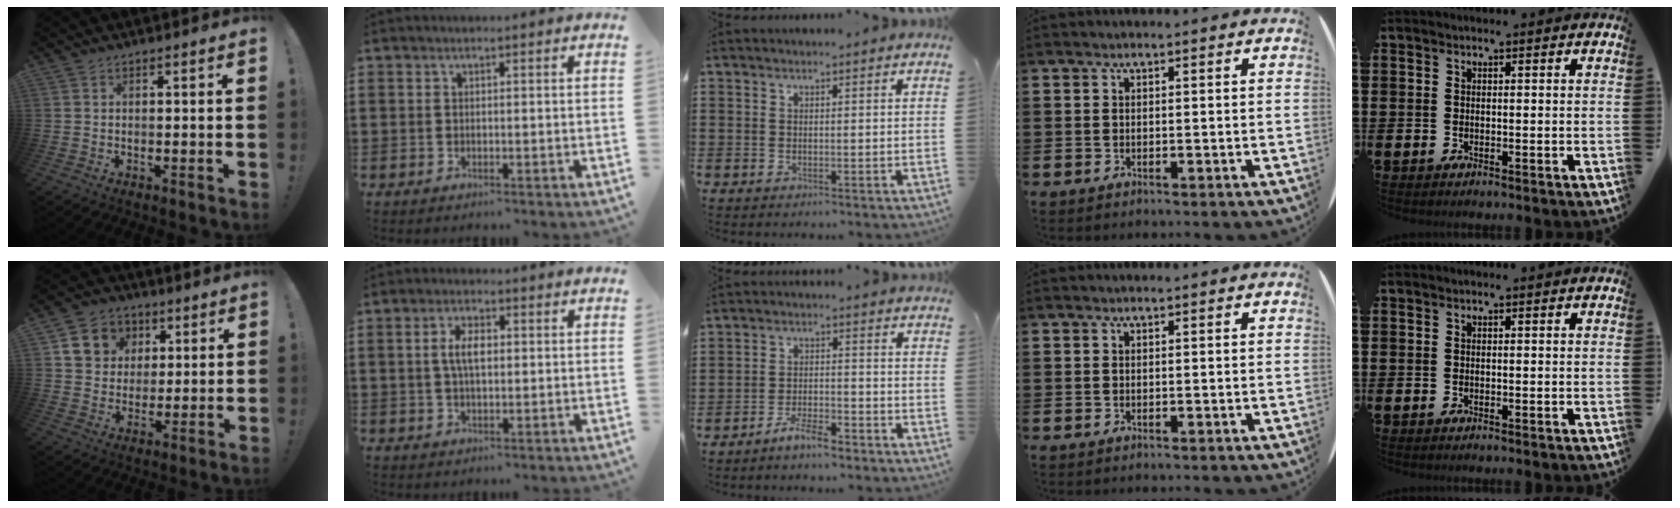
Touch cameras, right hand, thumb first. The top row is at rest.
{"thumb": {"total": 11.1, "force": [4.2, 9.6, 3.7], "torque": [-0.049, -0.016, 0.086]}, "index": {"total": 4.4, "force": [0.4, 2.0, 3.9], "torque": [-0.086, 0.005, 0.003]}, "middle": {"total": 4.7, "force": [-4.1, 0.8, 2.1], "torque": [-0.050, 0.001, -0.082]}}